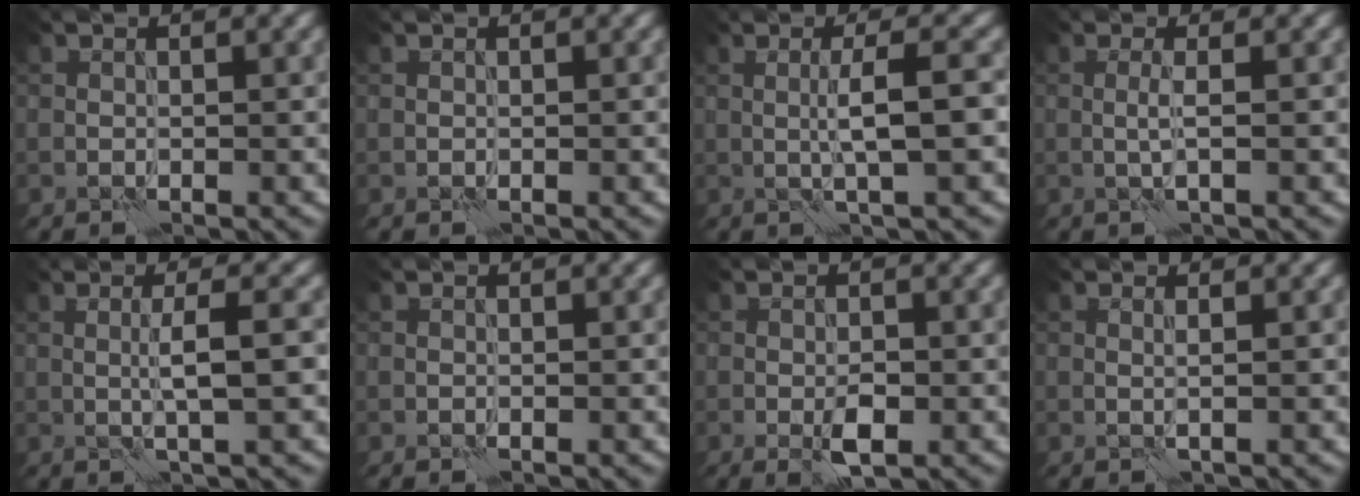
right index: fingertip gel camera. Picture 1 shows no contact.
{"total": 0.0}
{"total": 3.5, "force": [0.0, 0.4, 3.5], "torque": [-0.060, 0.004, -0.001]}
{"total": 1.4, "force": [0.0, 0.0, 1.4], "torque": [-0.030, 0.003, -0.003]}
{"total": 3.0, "force": [0.0, 0.3, 2.9], "torque": [-0.050, 0.003, -0.001]}
{"total": 0.0}
{"total": 2.2, "force": [-0.7, 0.9, 1.9], "torque": [-0.032, 0.000, -0.014]}
{"total": 0.9, "force": [0.3, 0.2, 0.8], "torque": [-0.015, 0.000, -0.004]}